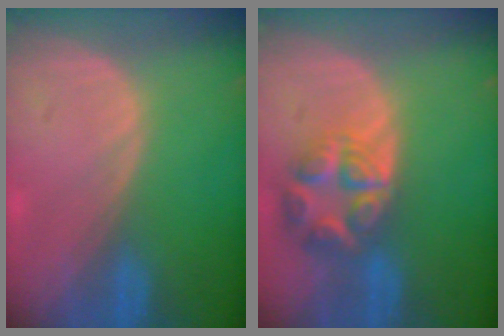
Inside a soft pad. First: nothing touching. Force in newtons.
{"total": 7.7, "press": 6.7, "slide": 3.7}